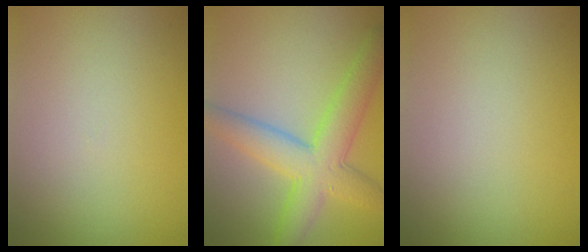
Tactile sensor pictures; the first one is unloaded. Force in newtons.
{"total": 6.4, "press": 6.4, "slide": 0.2}
{"total": 0.0}